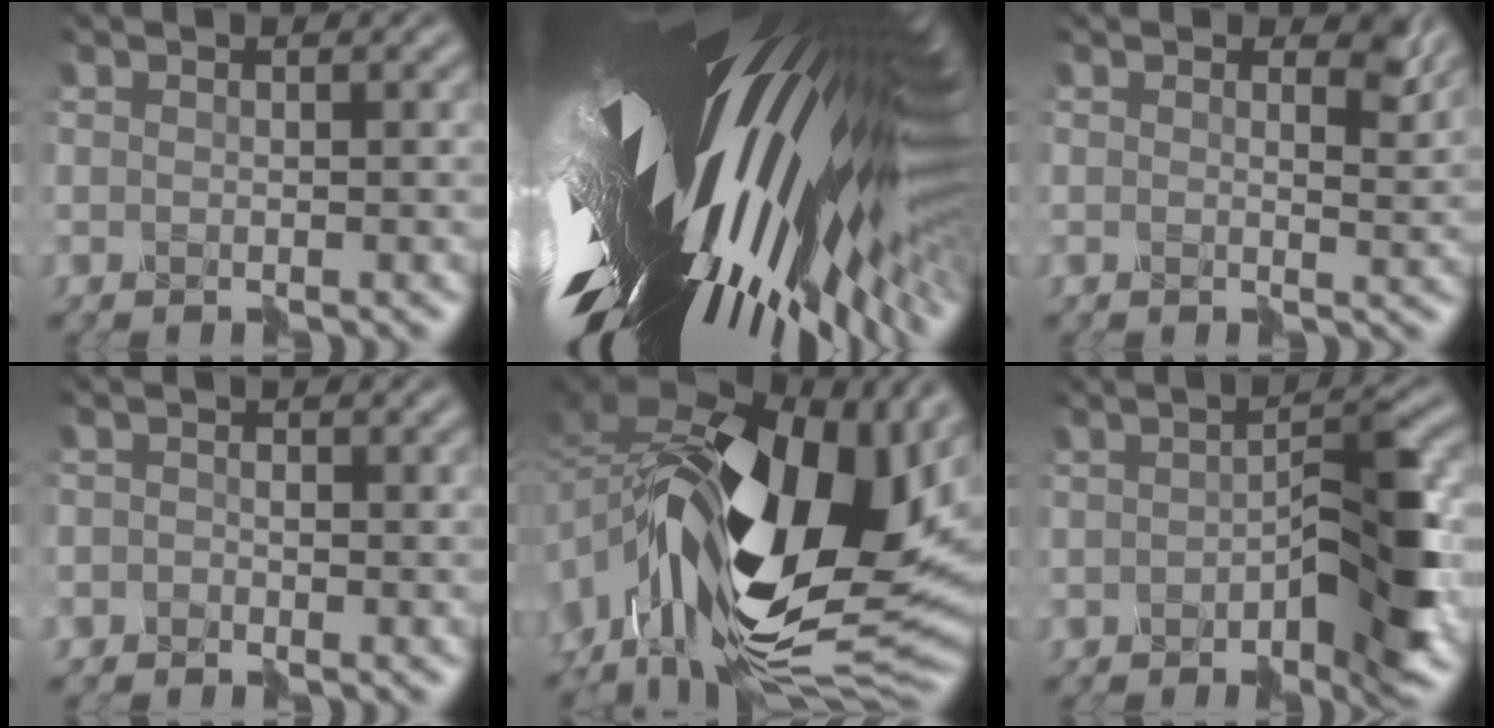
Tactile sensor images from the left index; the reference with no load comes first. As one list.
[{"total": 20.8, "force": [0.4, 8.6, 19.0], "torque": [-0.337, -0.048, -0.009]}, {"total": 2.3, "force": [1.5, 1.0, 1.4], "torque": [-0.023, 0.004, 0.016]}, {"total": 1.5, "force": [-1.2, 0.5, -0.8], "torque": [0.015, 0.005, -0.025]}, {"total": 18.2, "force": [-0.8, 10.6, 14.8], "torque": [-0.289, -0.001, -0.014]}, {"total": 6.5, "force": [-2.3, 1.6, 5.9], "torque": [-0.090, 0.013, -0.038]}]